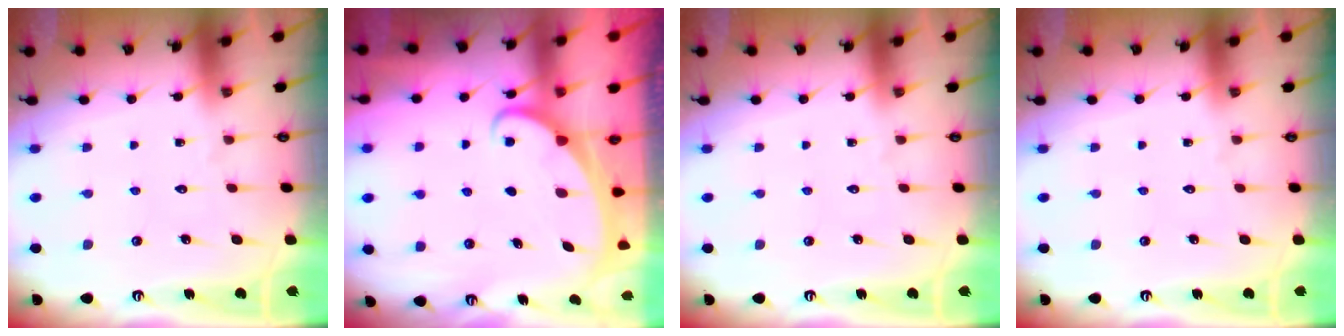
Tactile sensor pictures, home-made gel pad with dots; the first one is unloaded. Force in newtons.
{"total": 2.0, "press": 2.0, "slide": 0.3}
{"total": 0.0}
{"total": 0.0}